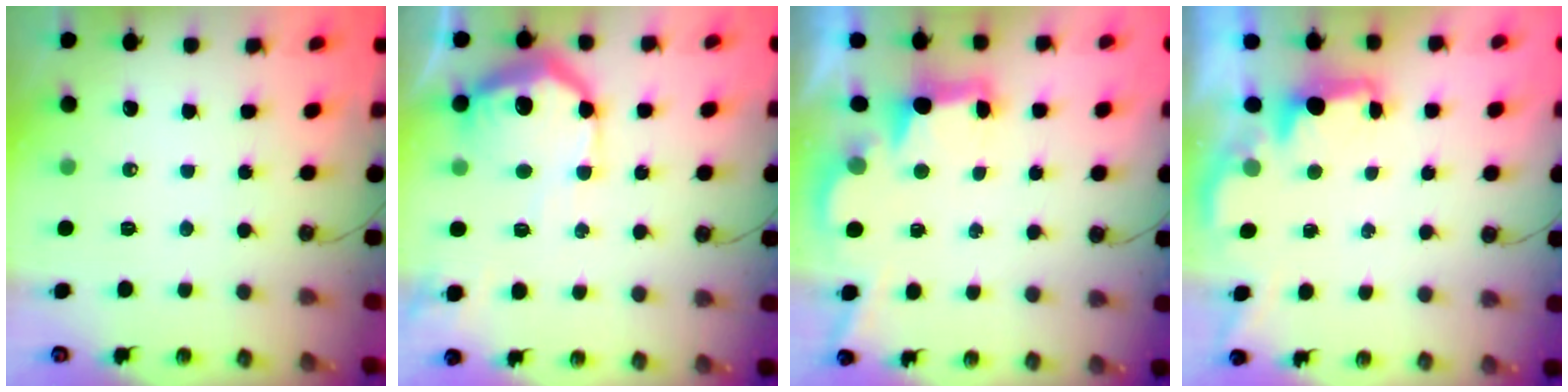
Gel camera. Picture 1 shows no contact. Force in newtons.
{"total": 19.6, "press": 19.5, "slide": 1.6}
{"total": 2.9, "press": 2.7, "slide": 0.9}
{"total": 1.8, "press": 1.6, "slide": 0.8}